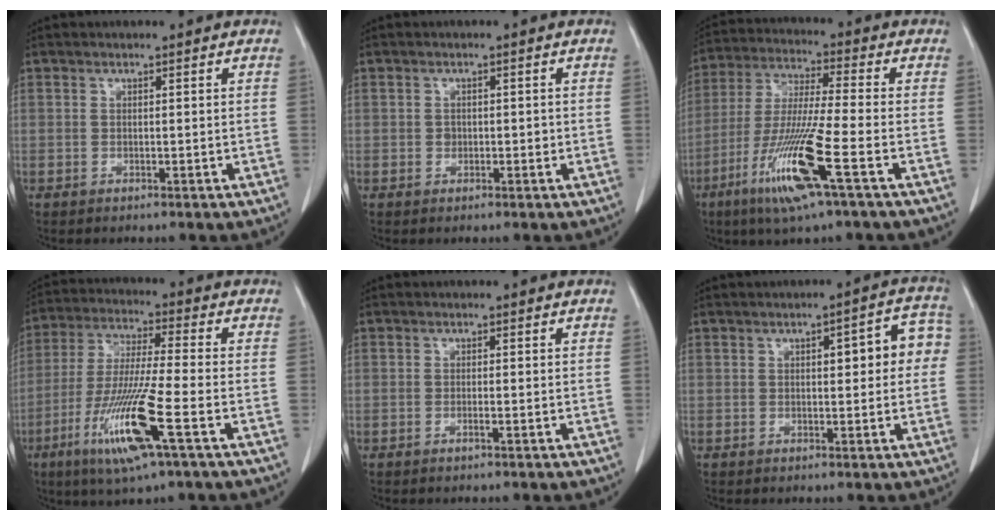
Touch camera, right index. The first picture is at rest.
{"total": 1.5, "force": [-0.2, 1.1, 0.9], "torque": [-0.012, 0.002, -0.001]}
{"total": 14.2, "force": [-6.3, -0.3, 12.8], "torque": [-0.265, -0.027, -0.121]}
{"total": 14.1, "force": [-5.8, 0.0, 12.8], "torque": [-0.265, -0.026, -0.111]}
{"total": 0.8, "force": [-0.4, -0.1, 0.7], "torque": [-0.013, 0.000, -0.006]}
{"total": 6.9, "force": [1.0, 2.4, 6.4], "torque": [-0.067, 0.029, 0.008]}